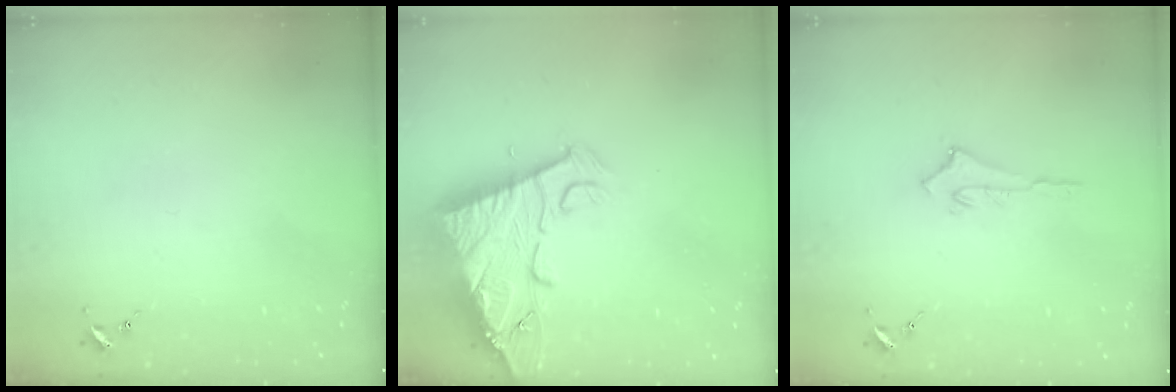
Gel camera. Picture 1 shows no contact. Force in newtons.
{"total": 15.0, "press": 14.9, "slide": 1.4}
{"total": 2.5, "press": 2.5, "slide": 0.2}